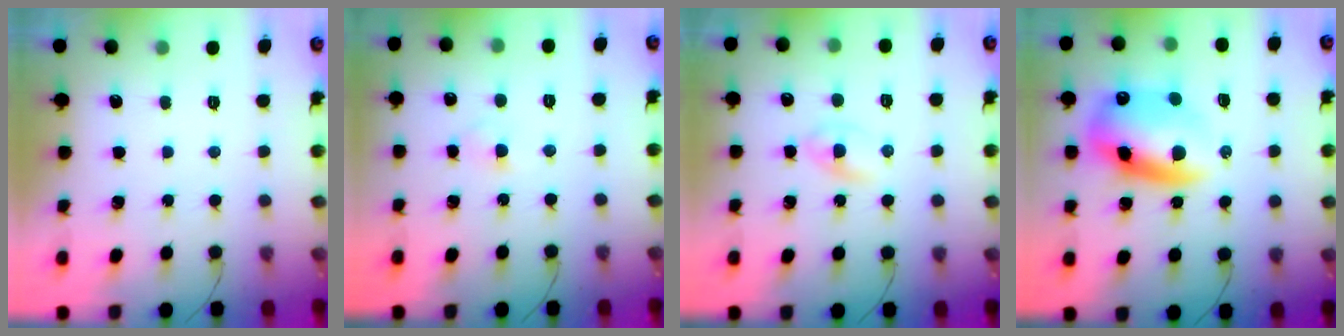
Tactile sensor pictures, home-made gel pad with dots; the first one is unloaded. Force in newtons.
{"total": 2.1, "press": 1.9, "slide": 0.9}
{"total": 1.9, "press": 1.7, "slide": 0.8}
{"total": 14.0, "press": 13.6, "slide": 3.4}